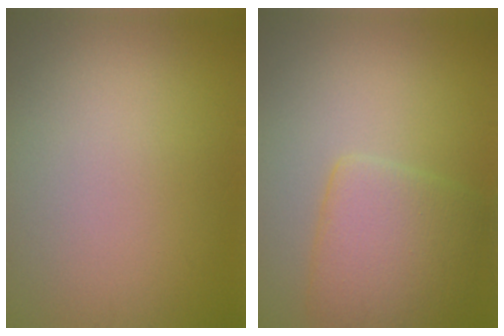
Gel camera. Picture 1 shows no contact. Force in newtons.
{"total": 5.0, "press": 5.0, "slide": 0.3}